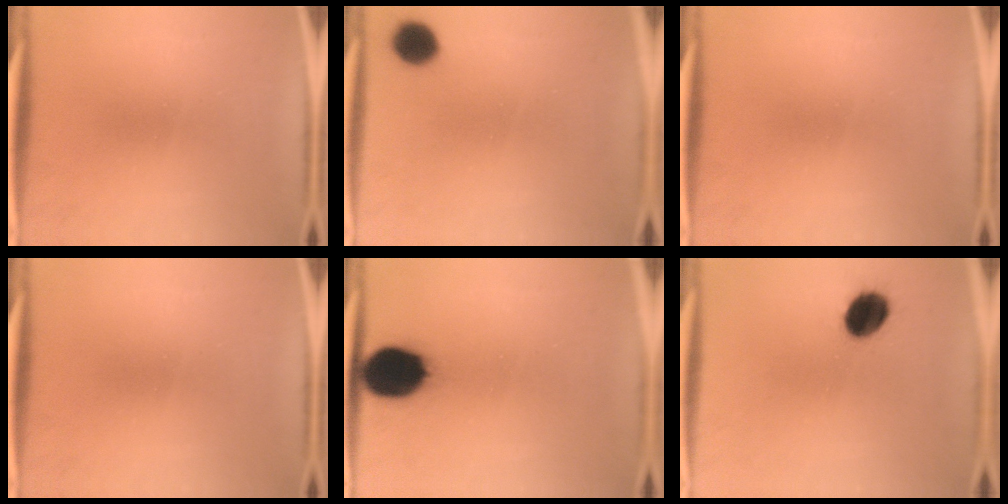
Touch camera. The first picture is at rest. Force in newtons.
{"total": 7.3}
{"total": 0.0}
{"total": 0.0}
{"total": 14.0}
{"total": 8.7}